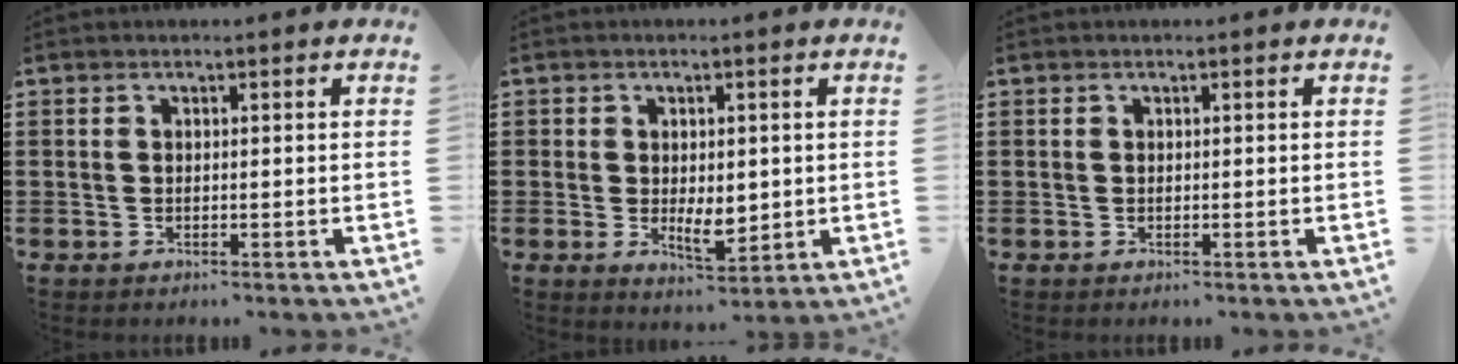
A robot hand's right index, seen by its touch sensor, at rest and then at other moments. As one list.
[{"total": 4.6, "force": [-0.1, 2.8, 3.7], "torque": [-0.056, 0.001, -0.003]}, {"total": 0.0}]